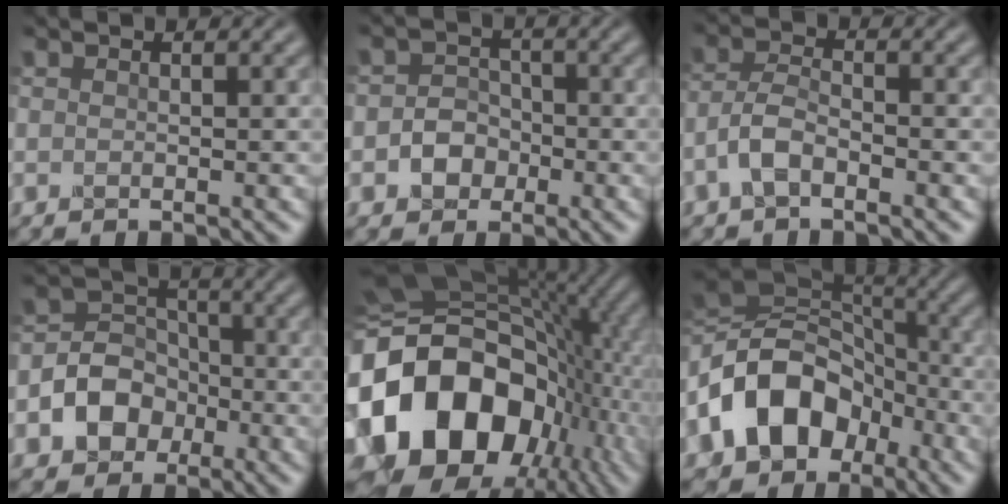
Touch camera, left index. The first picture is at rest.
{"total": 1.9, "force": [-0.7, 1.8, 0.3], "torque": [-0.009, 0.009, -0.014]}
{"total": 2.4, "force": [-1.6, 1.0, 1.5], "torque": [-0.041, 0.011, -0.045]}
{"total": 4.4, "force": [-1.7, 3.7, 1.5], "torque": [-0.026, 0.011, -0.041]}
{"total": 18.3, "force": [-3.8, 14.0, 11.2], "torque": [-0.229, -0.001, -0.074]}
{"total": 11.3, "force": [-3.8, 8.8, 6.1], "torque": [-0.130, 0.008, -0.083]}